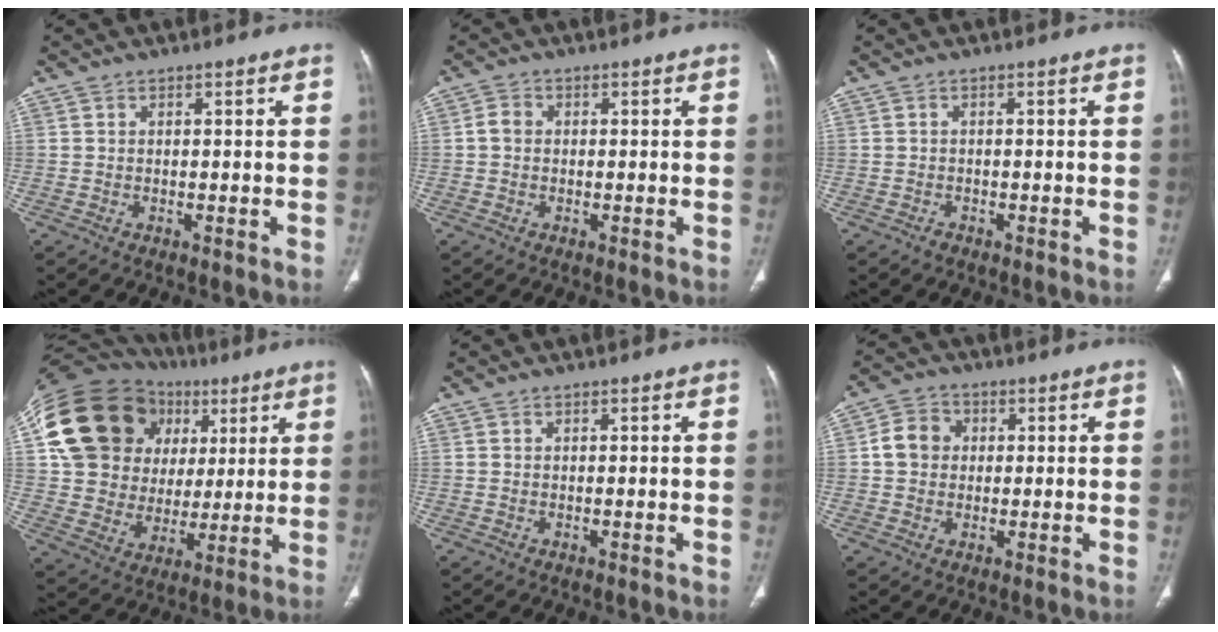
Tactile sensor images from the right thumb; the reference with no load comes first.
{"total": 2.1, "force": [0.0, 1.7, 1.1], "torque": [-0.018, 0.006, -0.004]}
{"total": 0.9, "force": [-0.7, 0.5, 0.2], "torque": [-0.003, 0.001, -0.012]}
{"total": 26.2, "force": [9.2, 20.7, 13.1], "torque": [-0.205, 0.042, 0.175]}
{"total": 0.0}
{"total": 5.8, "force": [0.6, 5.1, 2.8], "torque": [-0.037, 0.012, 0.003]}